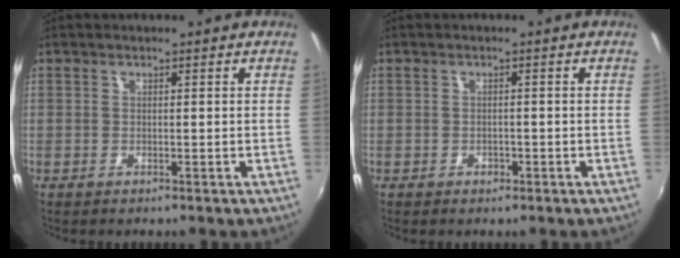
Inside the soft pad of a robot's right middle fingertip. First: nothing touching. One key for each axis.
{"total": 1.3, "fx": -0.8, "fy": 1.0, "fz": 0.3, "tx": -0.004, "ty": -0.001, "tz": -0.010}